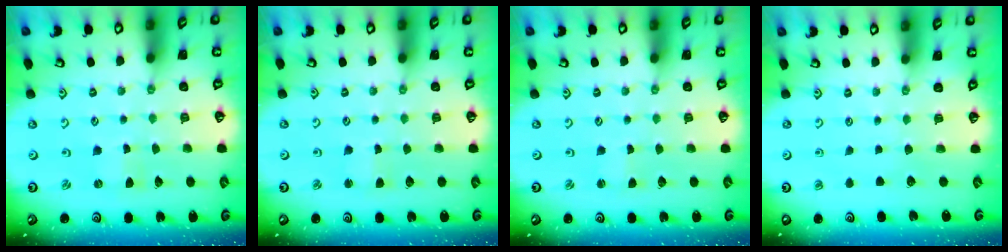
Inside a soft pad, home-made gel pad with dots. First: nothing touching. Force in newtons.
{"total": 2.0, "press": 2.0, "slide": 0.3}
{"total": 0.0}
{"total": 0.0}